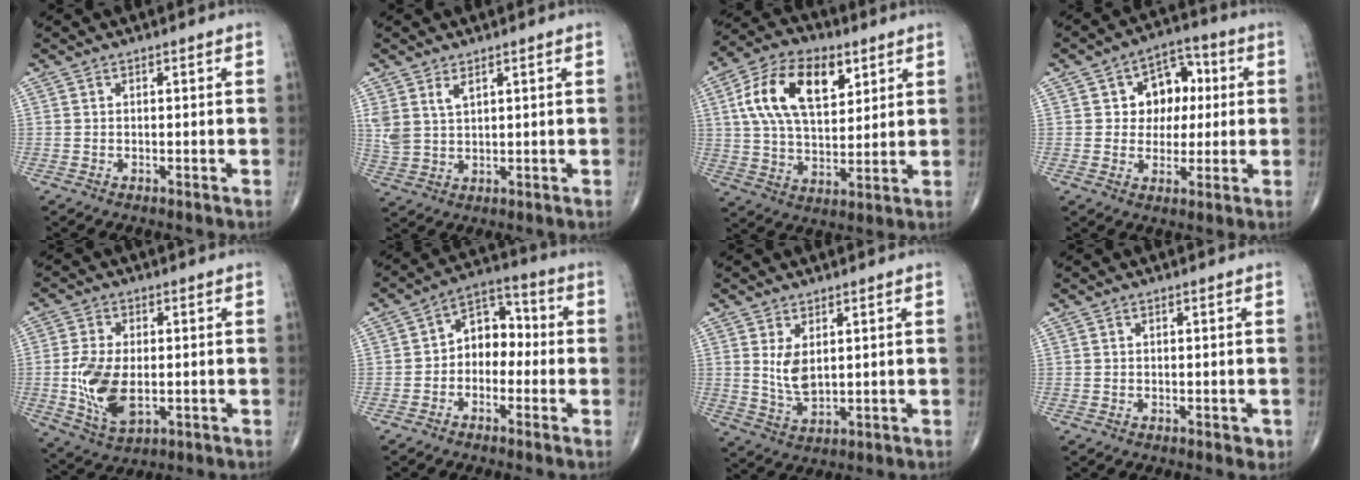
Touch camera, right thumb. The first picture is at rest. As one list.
[{"total": 4.6, "force": [2.5, 2.3, 3.1], "torque": [-0.064, -0.010, 0.061]}, {"total": 17.0, "force": [6.2, 9.5, 12.7], "torque": [-0.208, -0.005, 0.111]}, {"total": 10.1, "force": [1.7, 7.9, 6.0], "torque": [-0.032, 0.014, 0.021]}, {"total": 11.0, "force": [-1.0, 6.1, 9.1], "torque": [-0.181, -0.009, -0.010]}, {"total": 8.2, "force": [-1.1, 6.0, 5.5], "torque": [-0.051, 0.040, -0.037]}, {"total": 5.3, "force": [1.5, 2.7, 4.2], "torque": [-0.075, -0.018, 0.041]}, {"total": 1.2, "force": [-0.2, 0.7, 0.9], "torque": [-0.004, -0.001, -0.001]}]